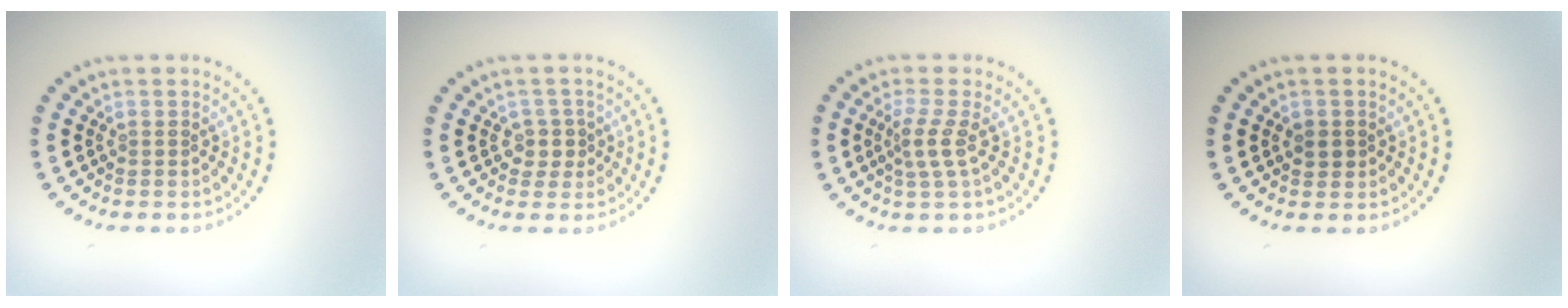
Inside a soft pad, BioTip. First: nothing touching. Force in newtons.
{"total": 1.8, "press": 1.4, "slide": 1.1}
{"total": 2.2, "press": 1.6, "slide": 1.6}
{"total": 1.3, "press": 1.2, "slide": 0.5}